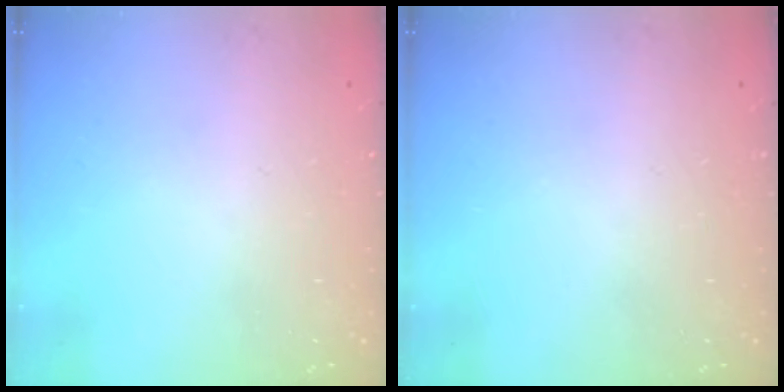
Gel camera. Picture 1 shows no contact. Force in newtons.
{"total": 0.0}